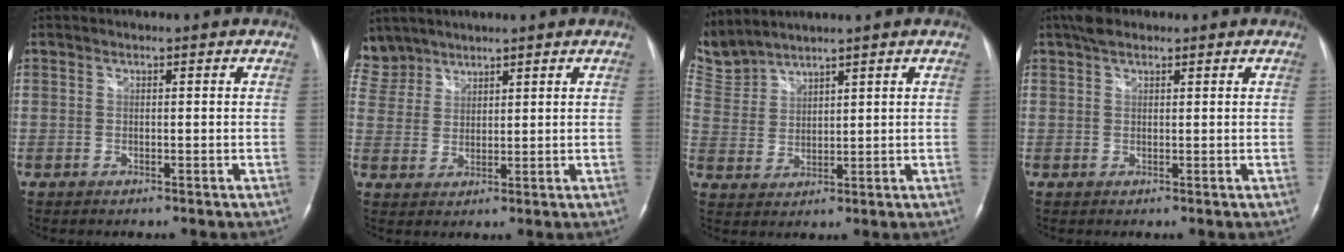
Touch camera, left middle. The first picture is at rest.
{"total": 7.0, "force": [5.9, 3.8, 0.0], "torque": [-0.004, 0.011, 0.125]}
{"total": 7.7, "force": [7.6, 0.7, 1.3], "torque": [-0.056, 0.012, 0.172]}
{"total": 2.9, "force": [2.1, 1.2, 1.6], "torque": [-0.033, 0.019, 0.038]}